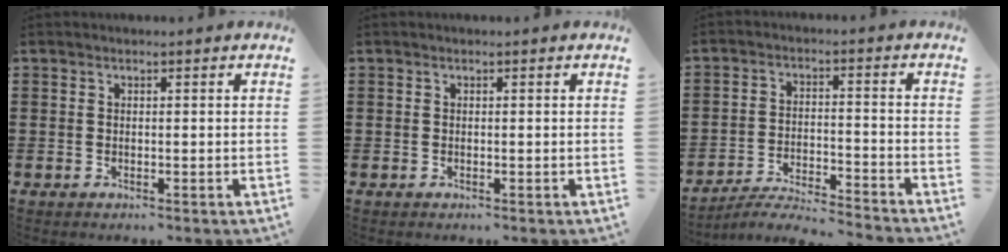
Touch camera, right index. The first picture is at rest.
{"total": 0.0}
{"total": 5.1, "force": [-5.0, -0.1, 1.1], "torque": [-0.029, -0.004, -0.103]}